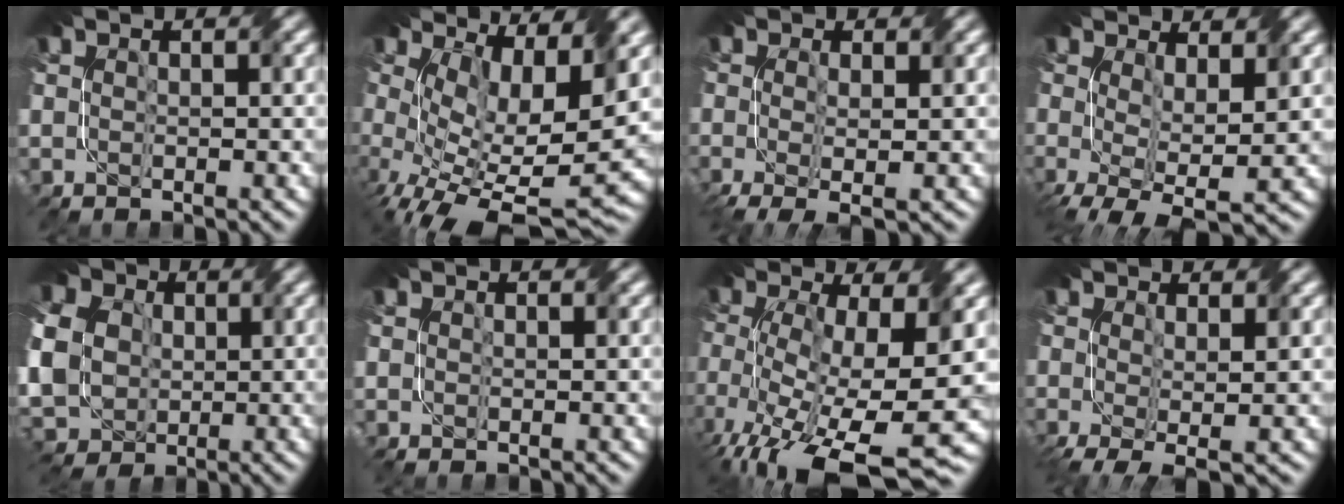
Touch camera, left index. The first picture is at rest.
{"total": 11.1, "force": [0.9, 4.7, 10.1], "torque": [-0.171, -0.030, 0.031]}
{"total": 3.8, "force": [-0.9, 1.1, 3.5], "torque": [-0.059, -0.009, -0.013]}
{"total": 6.4, "force": [-0.5, 2.6, 5.9], "torque": [-0.119, -0.019, -0.003]}
{"total": 11.3, "force": [1.7, 9.0, 6.5], "torque": [-0.159, 0.007, 0.021]}
{"total": 0.0}
{"total": 14.3, "force": [-5.3, 5.6, 12.0], "torque": [-0.232, -0.037, -0.072]}
{"total": 4.2, "force": [-0.6, 1.3, 3.9], "torque": [-0.062, -0.007, -0.012]}